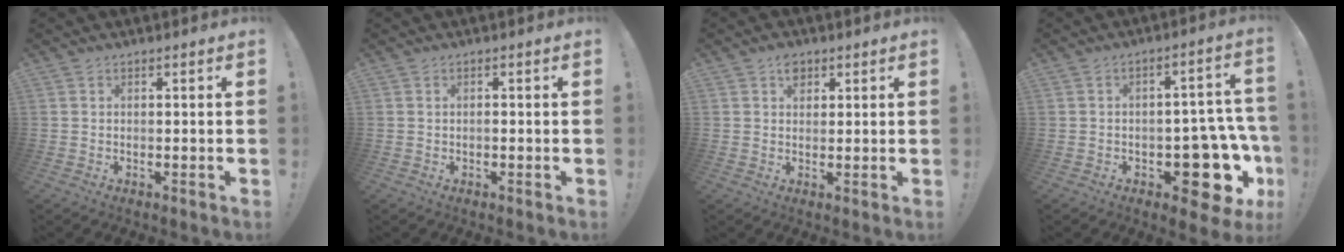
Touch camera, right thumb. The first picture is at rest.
{"total": 0.5, "force": [-0.3, 0.4, 0.1], "torque": [-0.008, 0.003, -0.005]}
{"total": 3.4, "force": [1.9, 2.4, 1.4], "torque": [-0.014, -0.006, 0.033]}
{"total": 15.5, "force": [-6.1, 8.4, 11.5], "torque": [-0.104, 0.043, -0.082]}